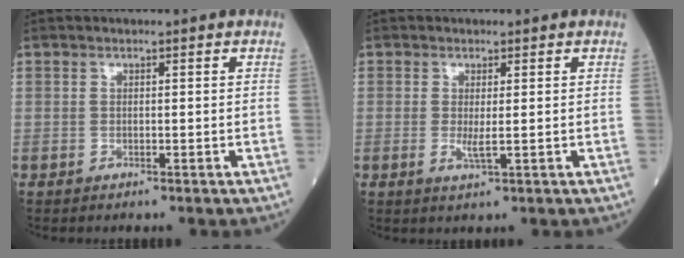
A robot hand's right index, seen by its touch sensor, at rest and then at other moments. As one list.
[{"total": 2.0, "force": [-0.1, 0.2, 2.0], "torque": [-0.042, -0.006, 0.000]}]